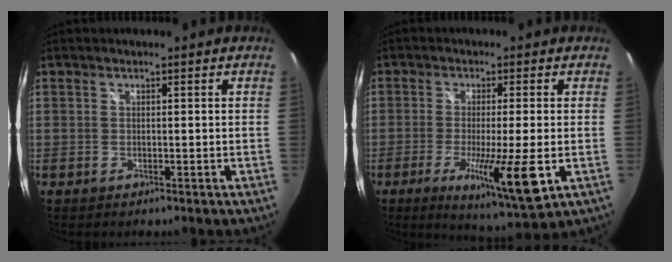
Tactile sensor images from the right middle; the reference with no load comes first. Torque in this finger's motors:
{"motor_torque": [1.15, -0.98, 0.25, 0.12]}